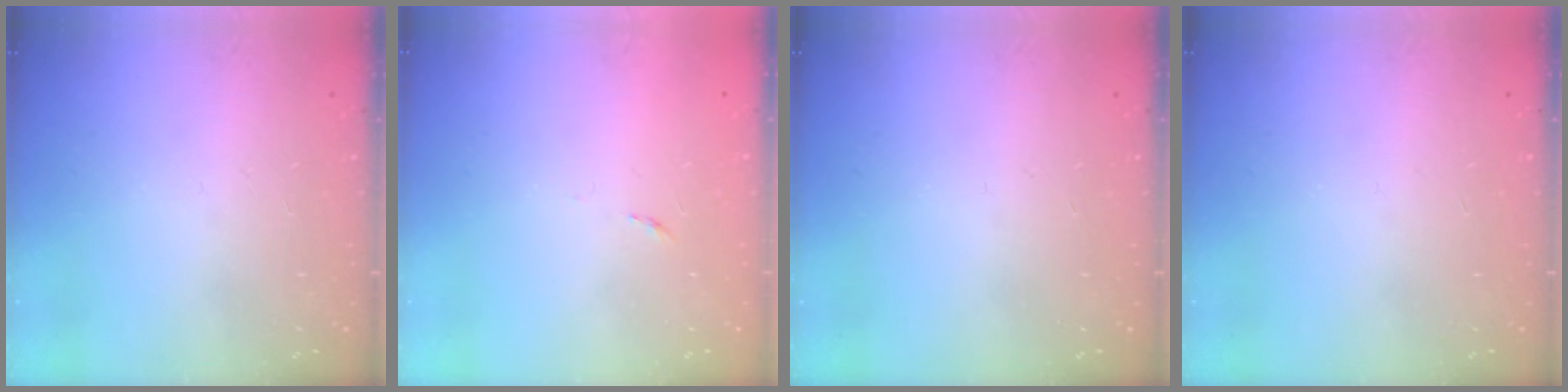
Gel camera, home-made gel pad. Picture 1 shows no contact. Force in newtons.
{"total": 2.6, "press": 2.6, "slide": 0.4}
{"total": 0.0}
{"total": 0.0}